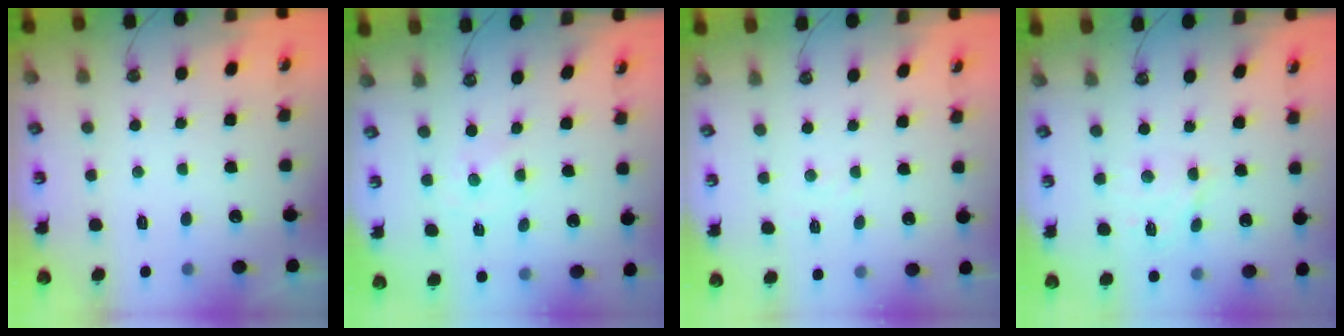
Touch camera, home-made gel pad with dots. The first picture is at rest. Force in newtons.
{"total": 0.0}
{"total": 2.7, "press": 2.7, "slide": 0.4}
{"total": 7.4, "press": 7.3, "slide": 0.5}